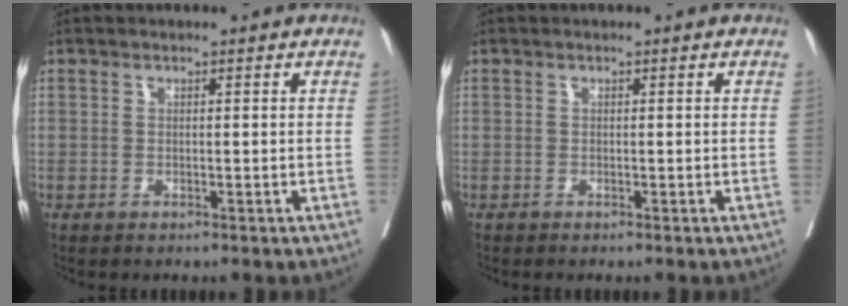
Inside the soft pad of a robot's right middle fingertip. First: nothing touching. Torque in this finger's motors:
{"motor_torque": [-0.32, -0.11, 0.00, 0.00]}